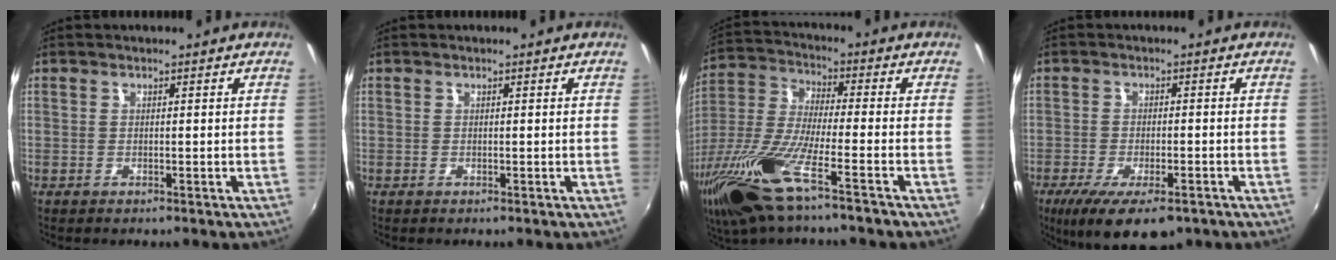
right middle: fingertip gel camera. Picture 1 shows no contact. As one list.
[{"total": 0.0}, {"total": 18.3, "force": [-11.1, 3.0, 14.2], "torque": [-0.303, -0.043, -0.217]}, {"total": 12.2, "force": [-7.8, 4.6, 8.3], "torque": [-0.167, -0.040, -0.122]}]